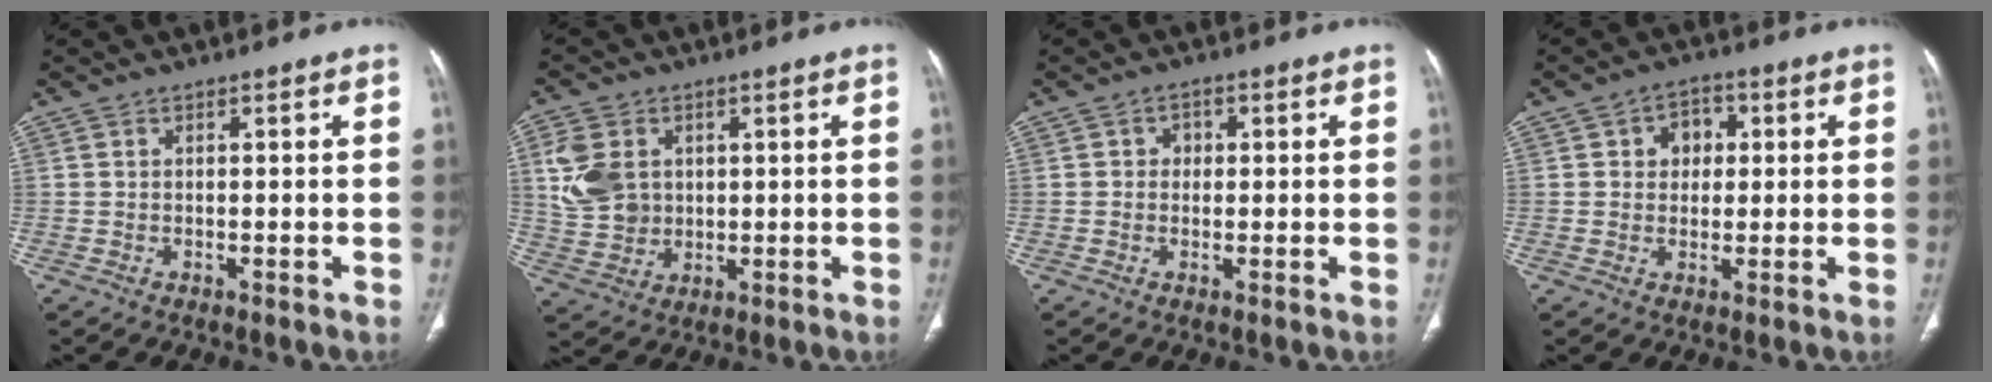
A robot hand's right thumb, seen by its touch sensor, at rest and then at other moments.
{"total": 9.7, "force": [2.5, 7.7, 5.3], "torque": [-0.095, -0.006, 0.058]}
{"total": 2.2, "force": [0.3, 1.9, 1.0], "torque": [-0.002, 0.005, 0.001]}
{"total": 5.4, "force": [1.2, 4.3, 3.0], "torque": [-0.013, 0.003, 0.014]}